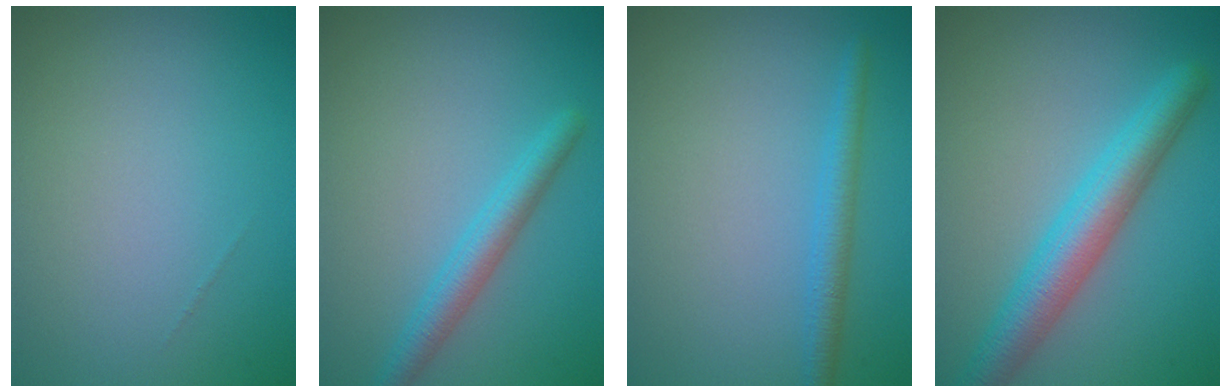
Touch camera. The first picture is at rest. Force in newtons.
{"total": 2.9, "press": 2.9, "slide": 0.2}
{"total": 2.2, "press": 2.2, "slide": 0.2}
{"total": 5.4, "press": 5.4, "slide": 0.2}